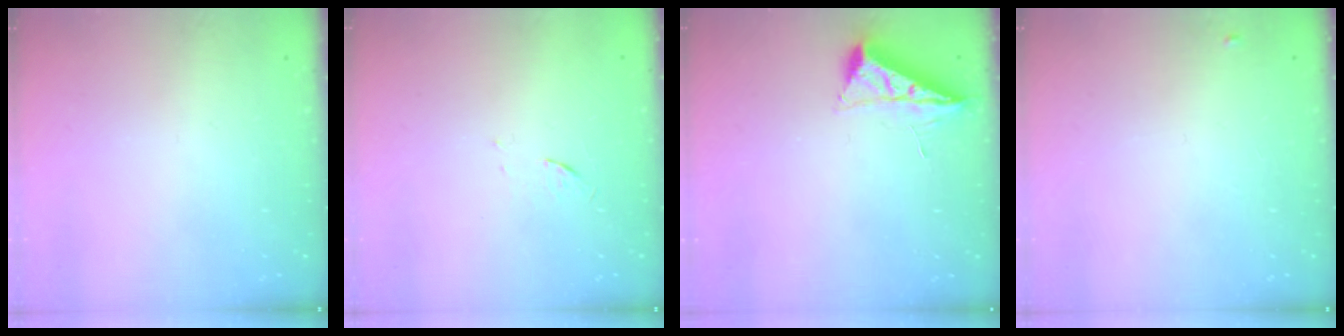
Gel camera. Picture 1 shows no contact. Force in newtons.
{"total": 3.1, "press": 2.8, "slide": 1.2}
{"total": 6.8, "press": 6.8, "slide": 0.9}
{"total": 3.9, "press": 3.8, "slide": 0.6}